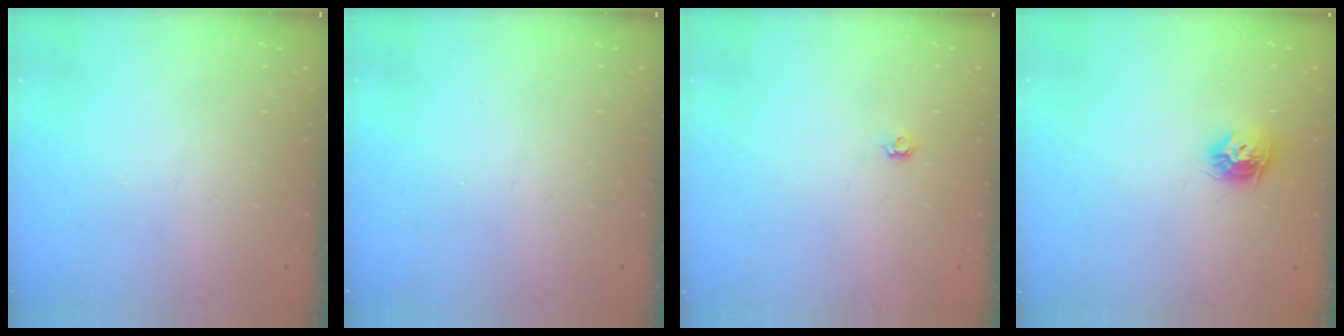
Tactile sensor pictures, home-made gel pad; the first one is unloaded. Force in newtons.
{"total": 0.0}
{"total": 4.7, "press": 4.7, "slide": 0.8}
{"total": 8.7, "press": 8.7, "slide": 0.3}